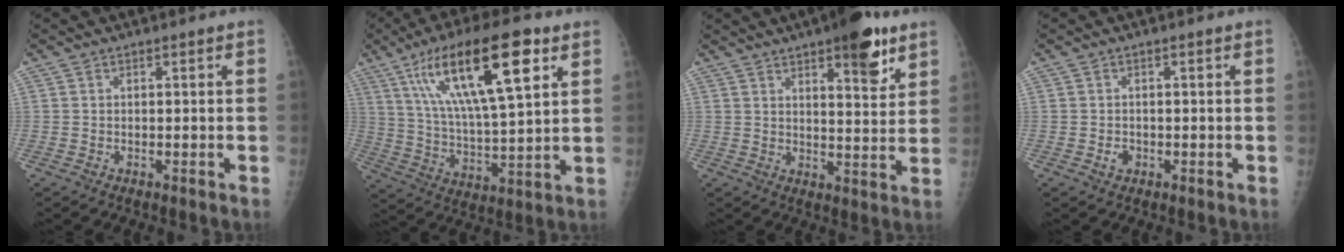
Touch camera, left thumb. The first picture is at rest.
{"total": 21.2, "force": [9.9, 5.9, 17.8], "torque": [-0.297, -0.020, 0.172]}
{"total": 10.9, "force": [6.5, 3.3, 8.1], "torque": [-0.089, -0.033, 0.087]}
{"total": 1.4, "force": [-0.6, 1.2, 0.4], "torque": [-0.001, 0.003, -0.008]}